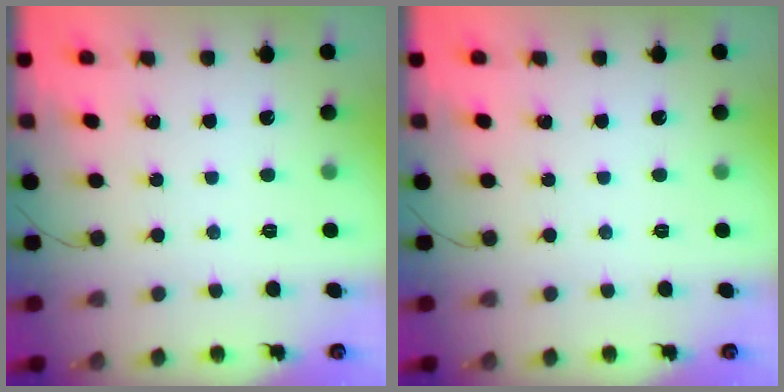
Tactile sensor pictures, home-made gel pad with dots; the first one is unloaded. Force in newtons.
{"total": 0.0}